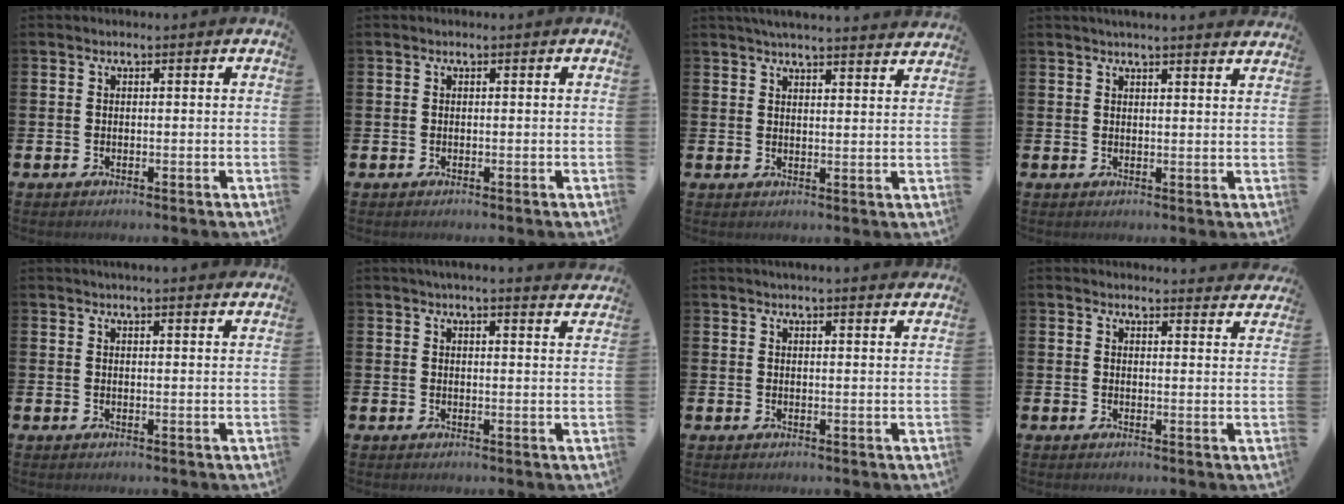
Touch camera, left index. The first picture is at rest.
{"total": 0.0}
{"total": 4.6, "force": [4.6, -0.1, 0.8], "torque": [-0.020, -0.023, 0.081]}
{"total": 2.9, "force": [2.9, -0.2, 0.4], "torque": [-0.001, -0.018, 0.050]}
{"total": 2.2, "force": [2.2, -0.2, 0.2], "torque": [0.006, -0.015, 0.038]}
{"total": 3.6, "force": [3.5, -0.4, 0.6], "torque": [-0.007, -0.021, 0.061]}
{"total": 2.6, "force": [2.6, -0.3, 0.2], "torque": [-0.004, -0.013, 0.047]}
{"total": 3.0, "force": [3.0, 0.2, -0.1], "torque": [0.008, -0.023, 0.051]}